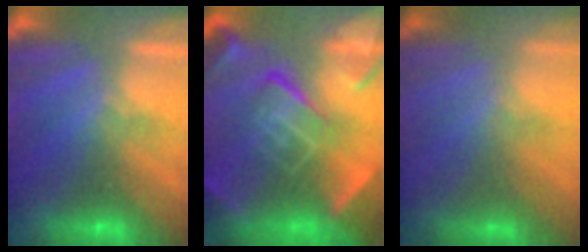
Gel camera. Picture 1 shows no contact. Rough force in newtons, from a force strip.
{"total": 8.1}
{"total": 1.6}